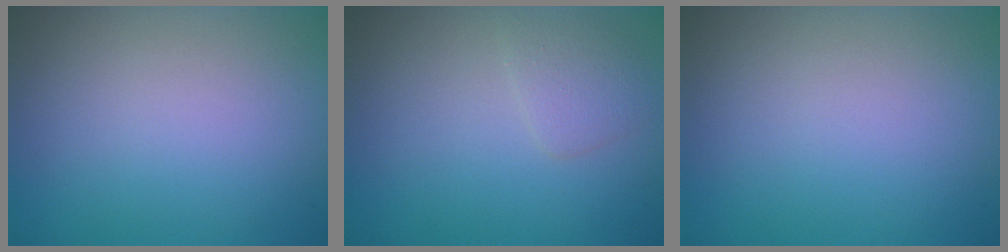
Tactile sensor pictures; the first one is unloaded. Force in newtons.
{"total": 1.5, "press": 1.5, "slide": 0.1}
{"total": 0.0}